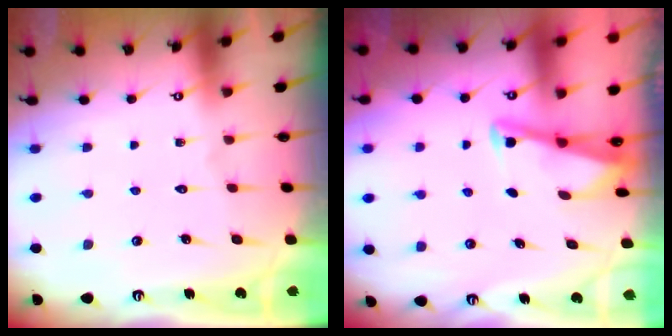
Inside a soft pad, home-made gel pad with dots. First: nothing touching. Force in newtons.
{"total": 2.9, "press": 2.9, "slide": 0.4}